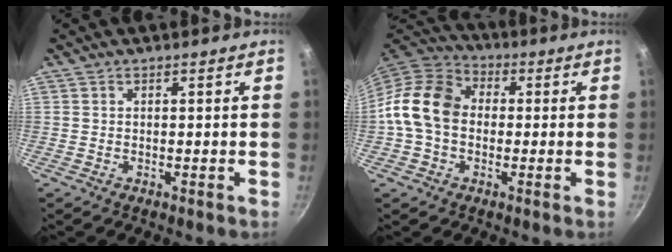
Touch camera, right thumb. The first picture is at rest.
{"total": 13.2, "force": [-0.3, 10.1, 8.5], "torque": [-0.125, 0.027, -0.027]}